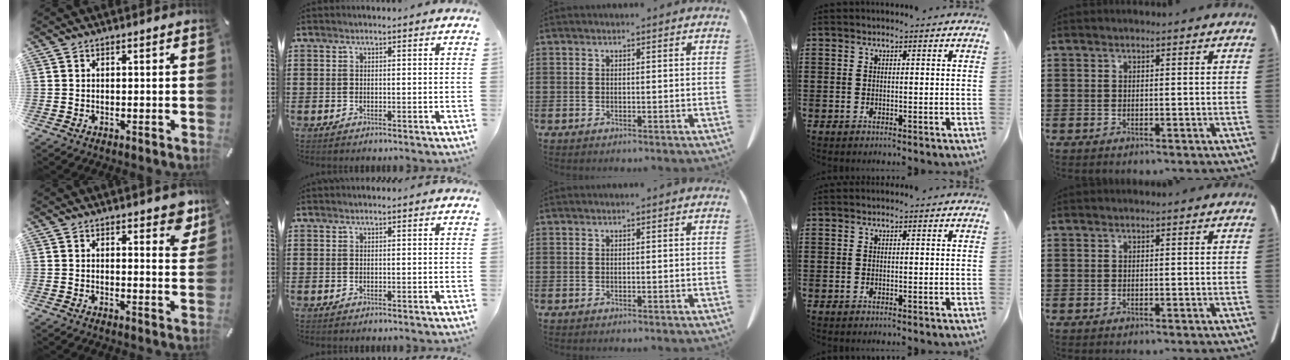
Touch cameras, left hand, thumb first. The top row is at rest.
{"thumb": {"total": 5.7, "force": [3.9, 2.5, 3.2], "torque": [-0.026, -0.028, 0.062]}}